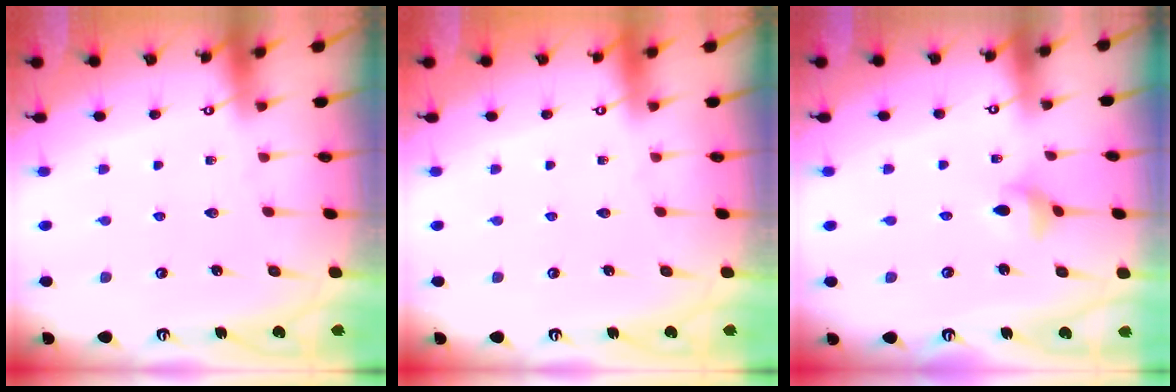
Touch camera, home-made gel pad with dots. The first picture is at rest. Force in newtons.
{"total": 0.0}
{"total": 3.0, "press": 3.0, "slide": 0.1}